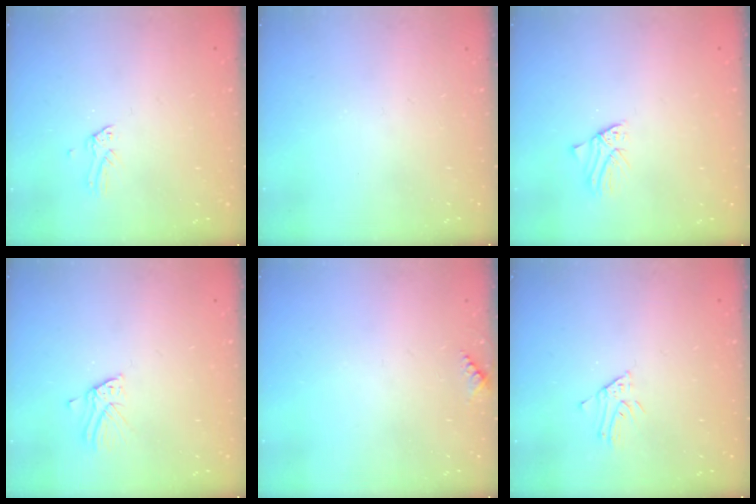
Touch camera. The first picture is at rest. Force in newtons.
{"total": 0.0}
{"total": 0.8, "press": 0.8, "slide": 0.1}
{"total": 1.9, "press": 1.9, "slide": 0.1}
{"total": 5.1, "press": 4.8, "slide": 1.5}
{"total": 2.9, "press": 2.9, "slide": 0.2}